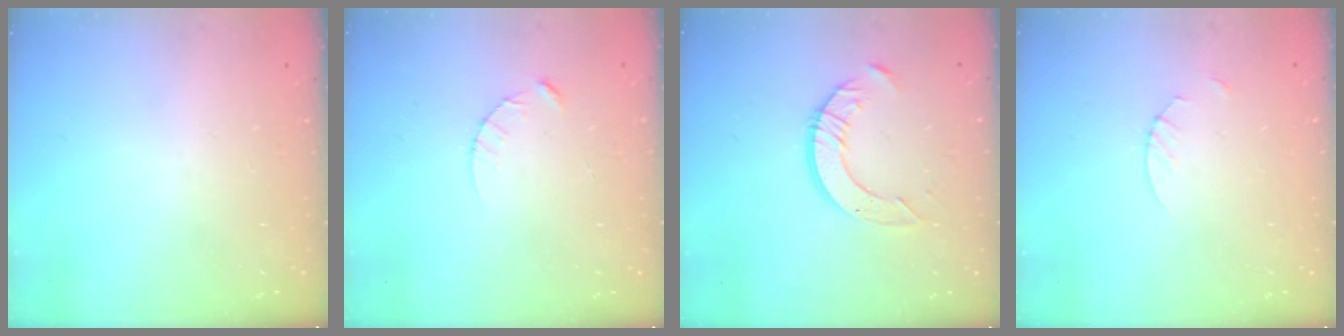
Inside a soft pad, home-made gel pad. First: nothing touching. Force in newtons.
{"total": 2.5, "press": 2.5, "slide": 0.3}
{"total": 8.2, "press": 8.2, "slide": 0.8}
{"total": 1.8, "press": 1.8, "slide": 0.2}